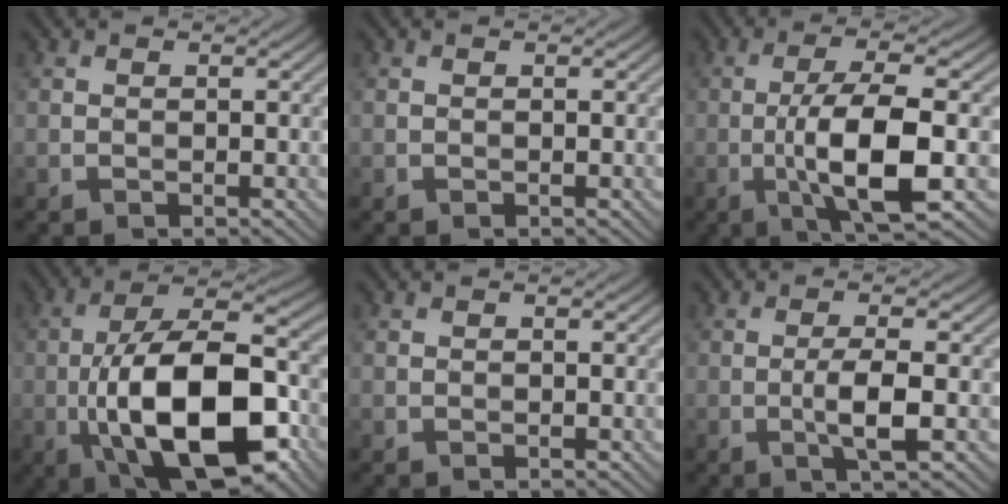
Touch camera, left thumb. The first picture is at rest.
{"total": 0.0}
{"total": 9.4, "force": [-2.1, 2.4, 8.9], "torque": [-0.153, 0.005, -0.043]}
{"total": 16.2, "force": [-4.7, 7.2, 13.7], "torque": [-0.240, 0.000, -0.088]}
{"total": 0.0}
{"total": 3.6, "force": [-0.9, 0.4, 3.5], "torque": [-0.065, 0.002, -0.021]}